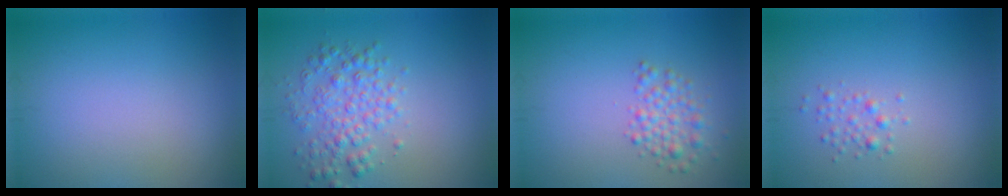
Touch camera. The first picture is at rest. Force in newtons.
{"total": 3.5, "press": 3.5, "slide": 0.0}
{"total": 2.3, "press": 2.3, "slide": 0.1}
{"total": 1.2, "press": 1.2, "slide": 0.0}